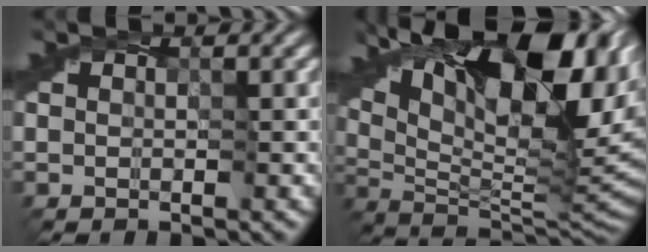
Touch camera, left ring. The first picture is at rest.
{"total": 17.5, "force": [8.1, 7.2, 13.8], "torque": [-0.209, 0.042, 0.128]}